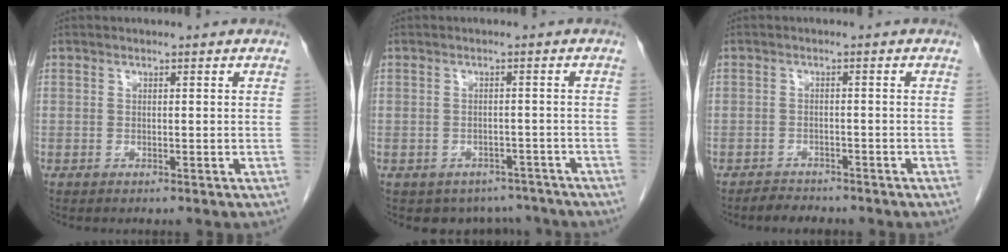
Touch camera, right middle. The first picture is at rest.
{"total": 6.0, "force": [-5.0, 3.2, 0.1], "torque": [0.011, 0.014, -0.057]}
{"total": 2.5, "force": [-2.3, 0.8, 0.3], "torque": [-0.015, -0.004, -0.036]}